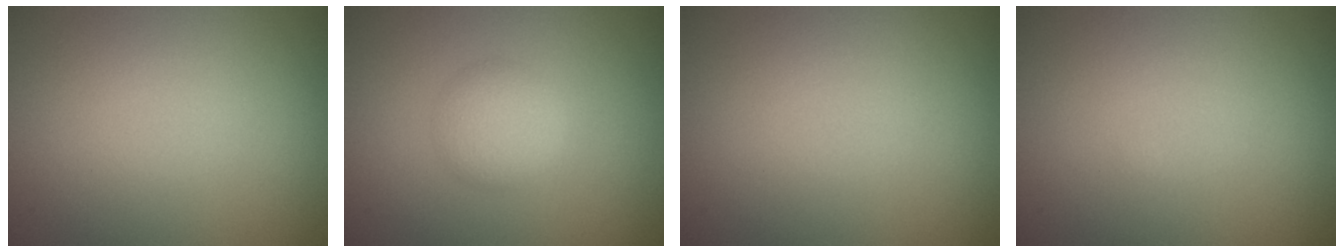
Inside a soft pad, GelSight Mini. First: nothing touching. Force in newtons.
{"total": 2.7, "press": 2.7, "slide": 0.1}
{"total": 0.0}
{"total": 0.0}